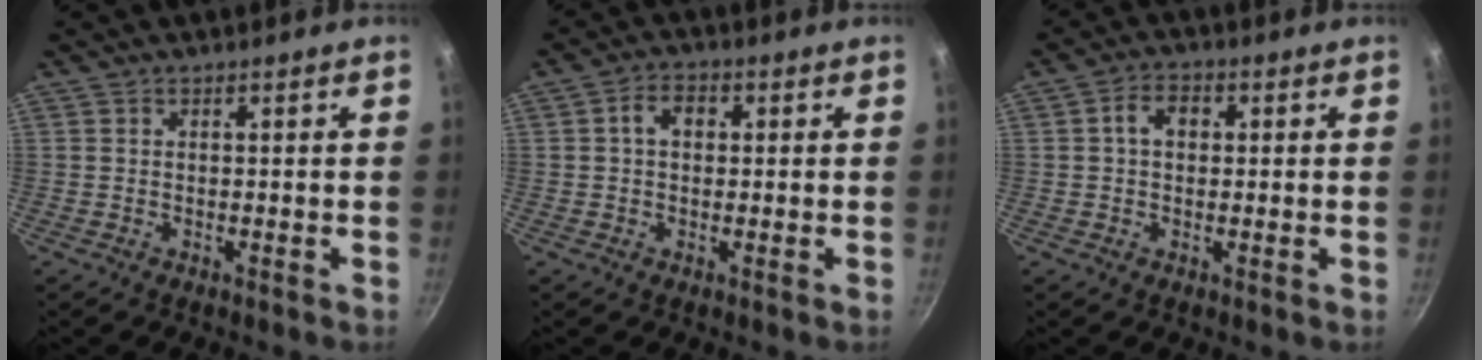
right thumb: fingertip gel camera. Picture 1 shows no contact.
{"total": 4.3, "force": [0.7, 3.1, 2.9], "torque": [-0.033, 0.012, 0.005]}
{"total": 4.6, "force": [0.7, 3.3, 3.1], "torque": [-0.035, 0.012, 0.005]}